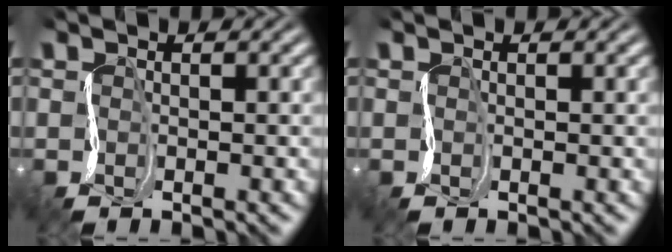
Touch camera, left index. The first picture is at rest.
{"total": 0.0}